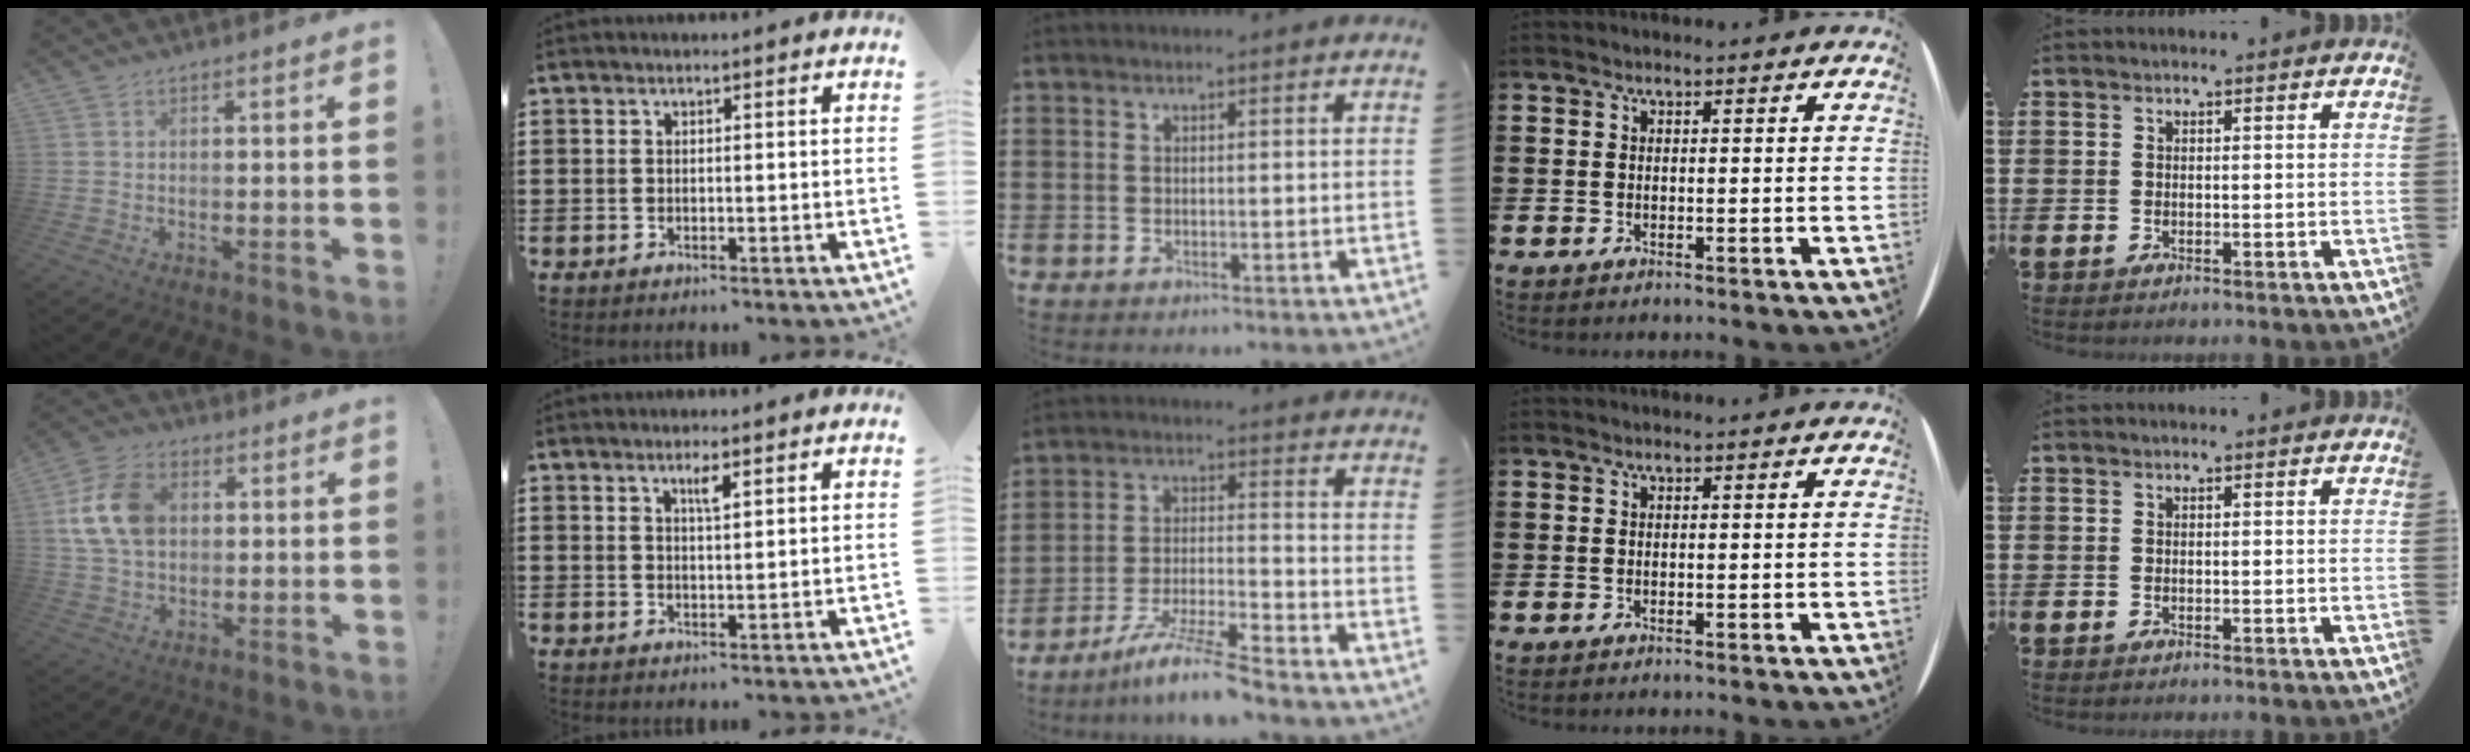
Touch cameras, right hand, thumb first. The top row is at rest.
{"thumb": {"total": 14.5, "force": [2.5, 10.3, 9.9], "torque": [-0.176, 0.006, 0.049]}, "index": {"total": 2.2, "force": [1.2, 0.4, 1.8], "torque": [-0.031, -0.001, 0.019]}, "middle": {"total": 8.0, "force": [-6.8, -0.2, 4.1], "torque": [-0.081, -0.010, -0.130]}}